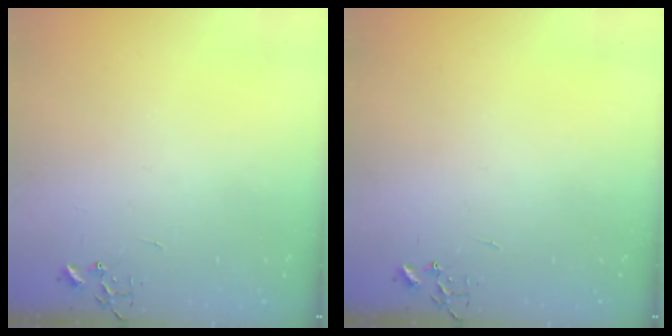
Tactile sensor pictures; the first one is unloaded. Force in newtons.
{"total": 0.0}